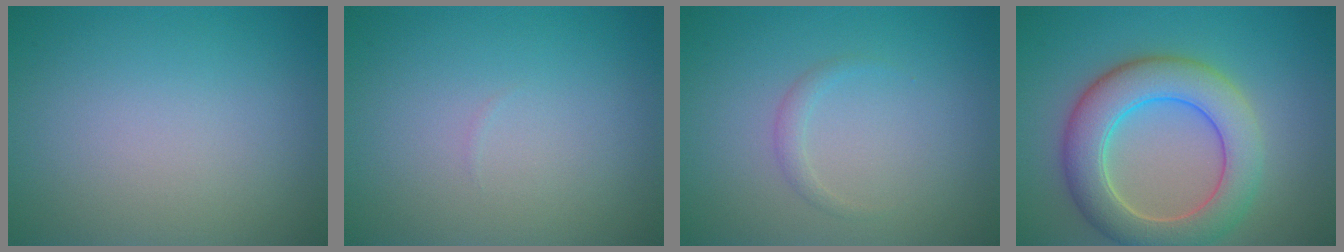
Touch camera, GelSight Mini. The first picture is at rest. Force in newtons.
{"total": 0.0}
{"total": 0.5, "press": 0.5, "slide": 0.1}
{"total": 7.3, "press": 7.3, "slide": 0.7}